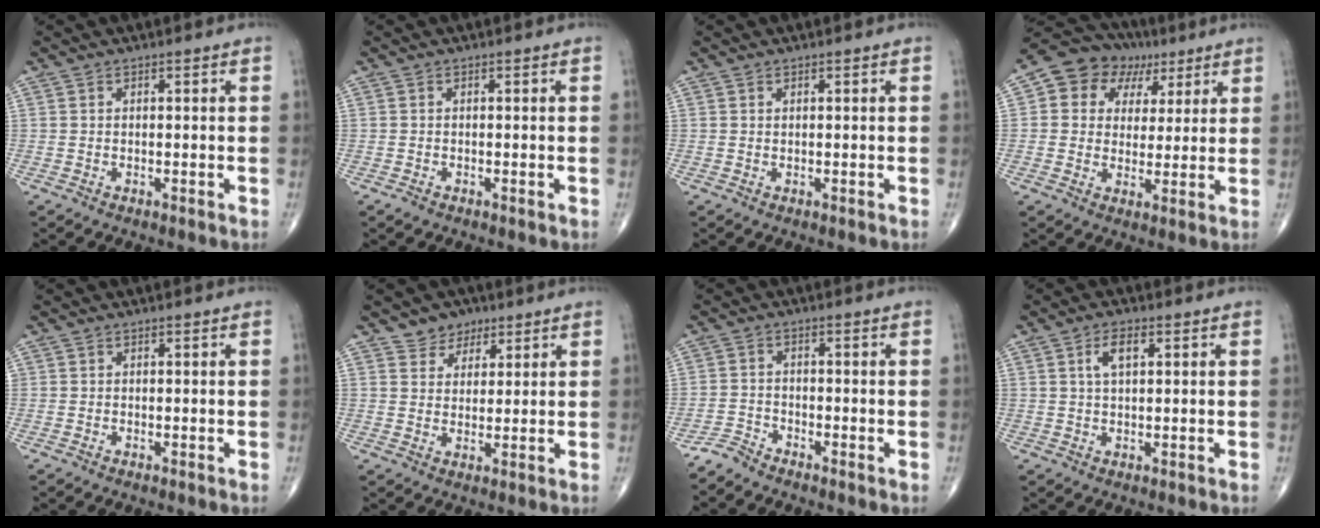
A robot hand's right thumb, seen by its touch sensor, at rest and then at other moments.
{"total": 0.8, "force": [-0.5, 0.5, 0.5], "torque": [-0.009, -0.002, -0.009]}
{"total": 0.0}
{"total": 12.3, "force": [4.7, 10.2, 5.1], "torque": [-0.043, 0.014, 0.074]}
{"total": 0.0}
{"total": 4.9, "force": [3.2, 3.5, 1.0], "torque": [0.009, -0.018, 0.053]}
{"total": 2.6, "force": [-2.6, 0.4, 0.1], "torque": [-0.001, -0.006, -0.060]}
{"total": 4.2, "force": [1.5, 1.9, 3.4], "torque": [-0.062, 0.004, 0.029]}